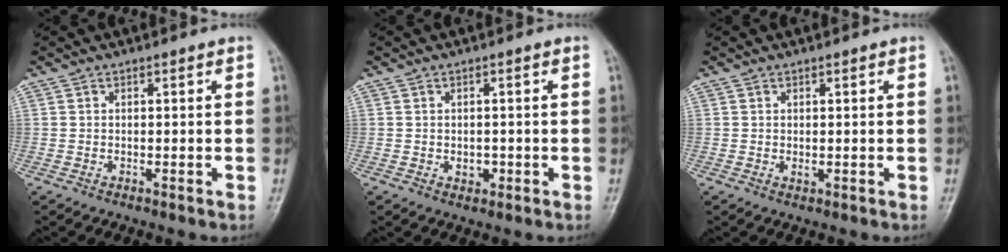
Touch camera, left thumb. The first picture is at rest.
{"total": 1.9, "force": [-0.4, 1.6, 1.0], "torque": [-0.002, 0.004, -0.002]}
{"total": 1.0, "force": [0.3, 0.5, 0.7], "torque": [-0.008, -0.001, 0.009]}